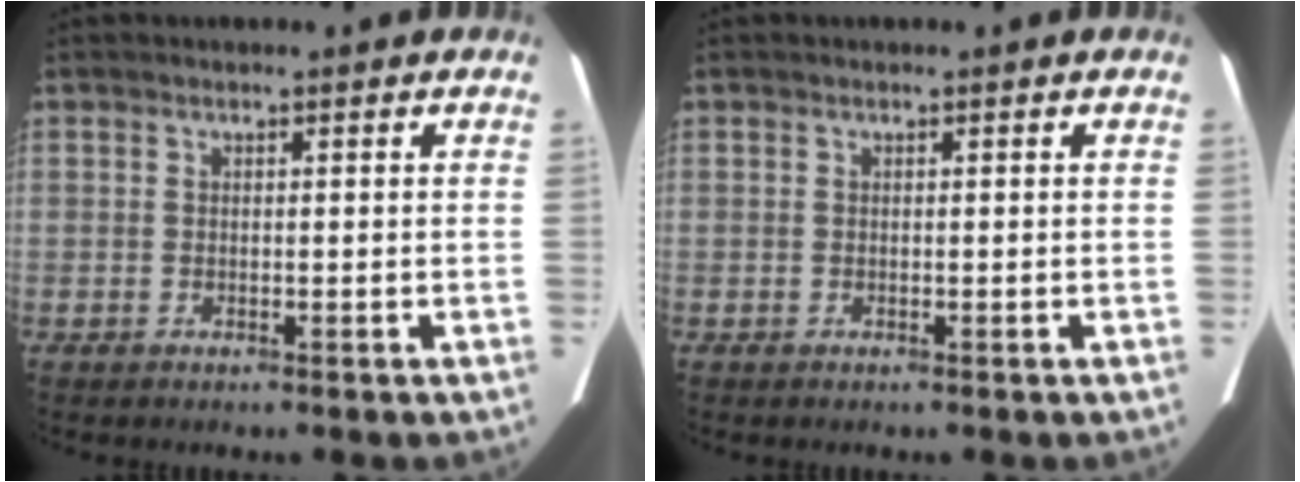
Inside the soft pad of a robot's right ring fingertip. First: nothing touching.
{"total": 0.0}